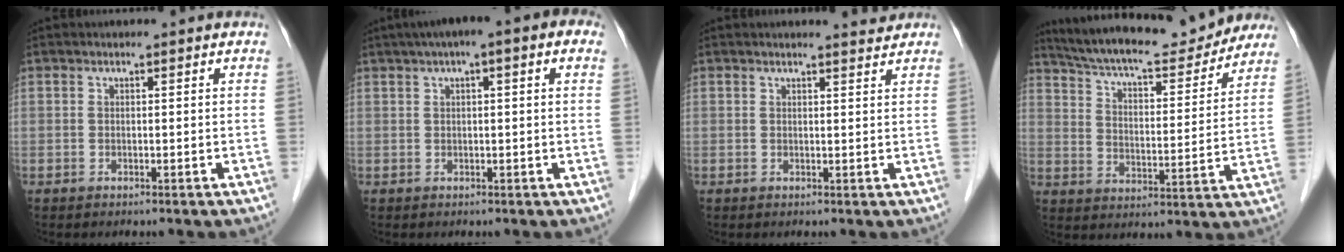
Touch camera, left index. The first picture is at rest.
{"total": 8.1, "force": [4.0, 1.6, 6.9], "torque": [-0.095, 0.045, 0.051]}
{"total": 2.0, "force": [2.0, -0.1, 0.1], "torque": [-0.006, -0.009, 0.023]}
{"total": 20.8, "force": [18.8, 4.0, 8.1], "torque": [-0.134, 0.005, 0.267]}